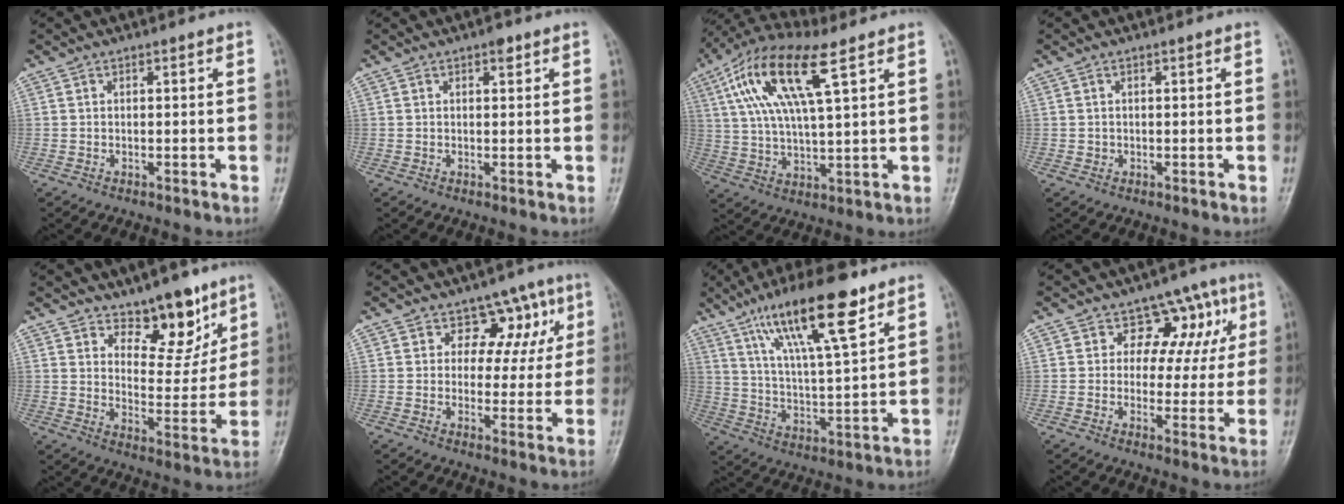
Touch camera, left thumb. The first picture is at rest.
{"total": 1.6, "force": [0.9, 0.7, 1.0], "torque": [-0.009, -0.001, 0.010]}
{"total": 15.9, "force": [6.8, 4.6, 13.6], "torque": [-0.279, 0.005, 0.126]}
{"total": 0.5, "force": [0.1, 0.5, 0.1], "torque": [0.003, 0.002, 0.002]}
{"total": 10.8, "force": [7.7, 5.3, 5.4], "torque": [-0.037, -0.058, 0.126]}
{"total": 7.8, "force": [3.5, 6.1, 3.3], "torque": [0.011, -0.006, 0.041]}
{"total": 17.5, "force": [10.3, 3.8, 13.6], "torque": [-0.223, -0.037, 0.187]}
{"total": 9.1, "force": [3.5, 7.2, 4.3], "torque": [0.006, -0.002, 0.041]}